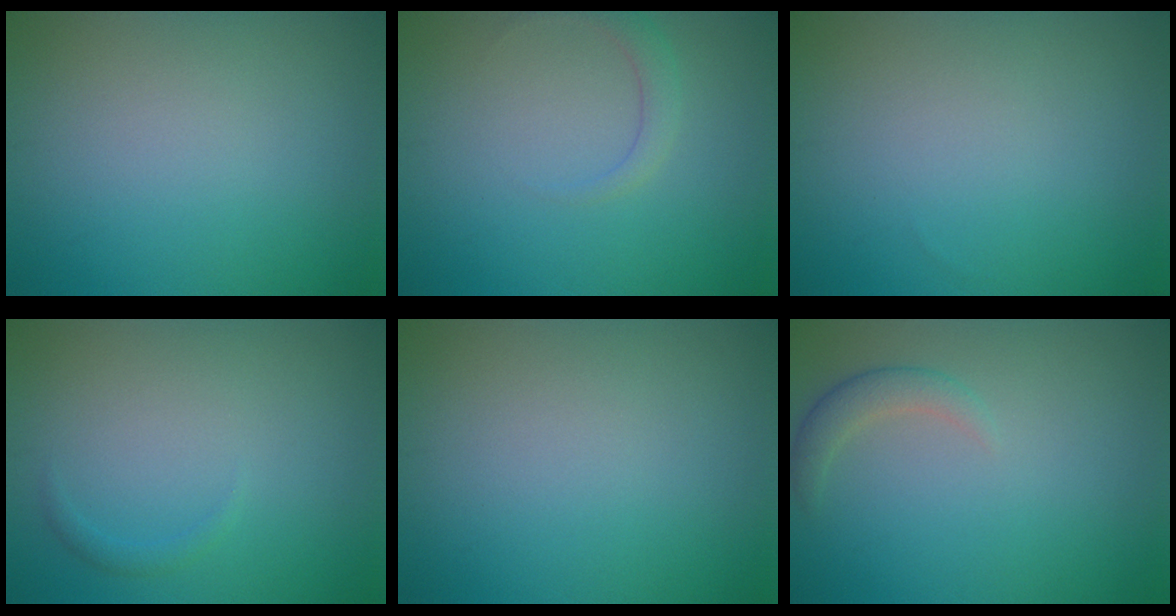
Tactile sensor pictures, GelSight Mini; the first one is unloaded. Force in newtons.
{"total": 1.6, "press": 1.6, "slide": 0.1}
{"total": 0.0}
{"total": 0.8, "press": 0.8, "slide": 0.1}
{"total": 0.0}
{"total": 1.8, "press": 1.7, "slide": 0.2}